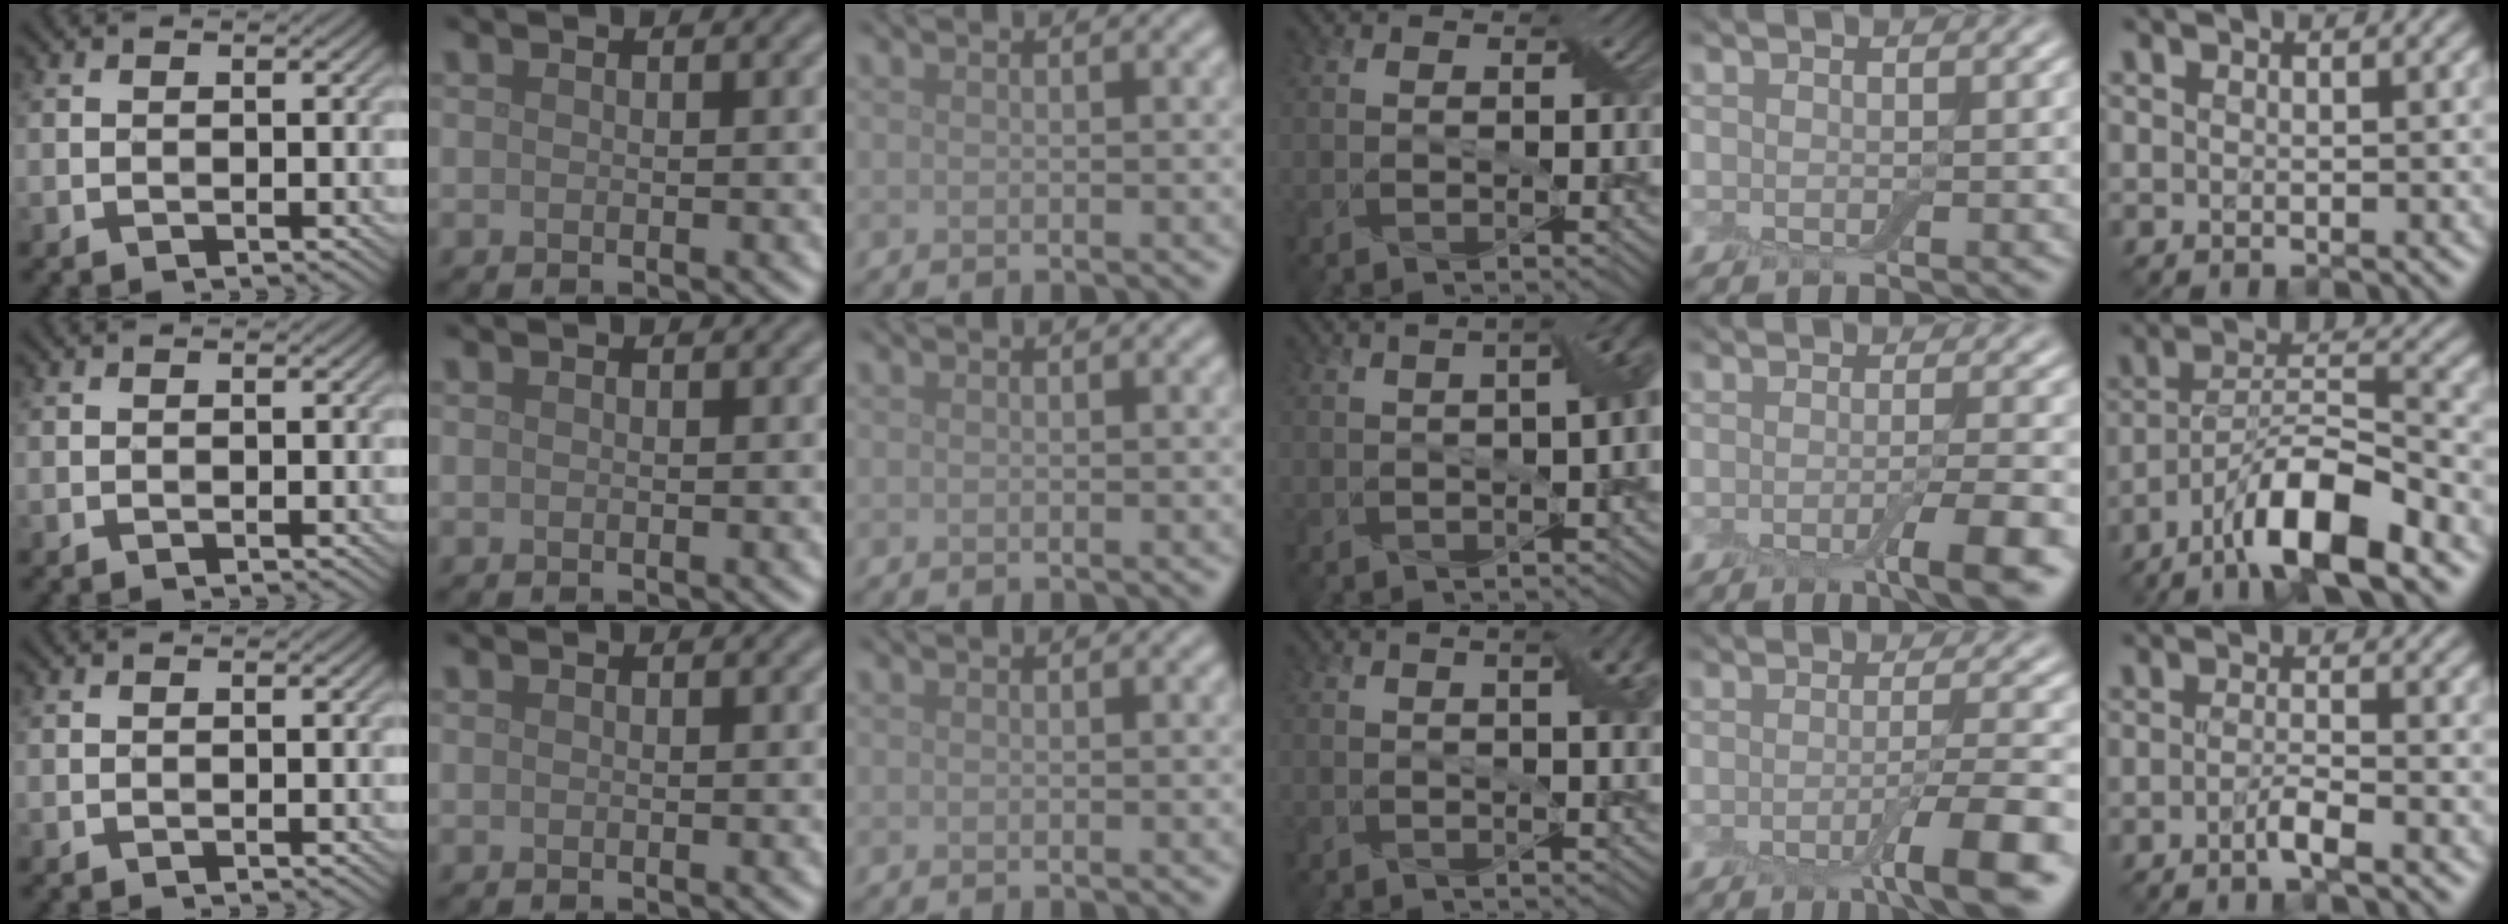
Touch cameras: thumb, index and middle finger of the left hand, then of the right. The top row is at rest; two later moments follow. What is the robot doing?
{"motion": "wrap", "object": "cling film"}